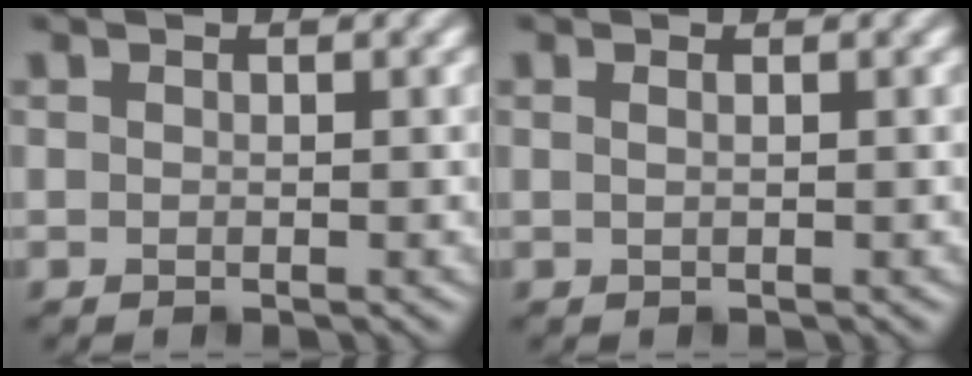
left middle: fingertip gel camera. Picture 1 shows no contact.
{"total": 1.1, "force": [0.5, 0.6, 0.8], "torque": [0.001, -0.003, -0.007]}